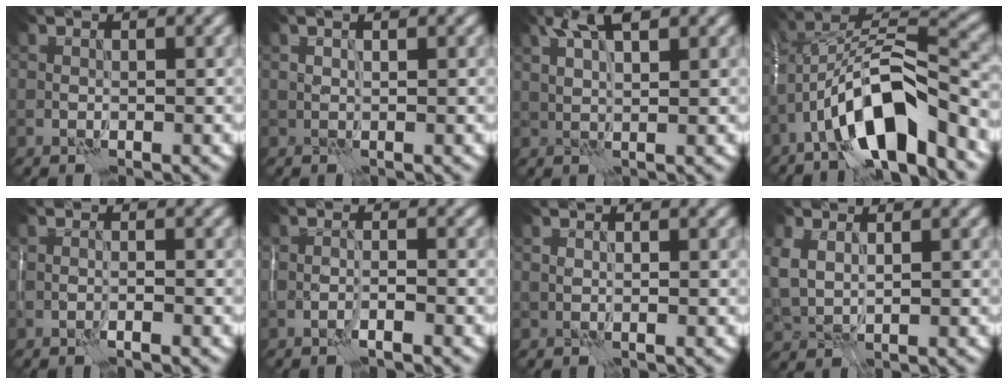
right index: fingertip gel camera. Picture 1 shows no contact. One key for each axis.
{"total": 1.1, "fx": 0.9, "fy": -0.6, "fz": -0.1, "tx": -0.001, "ty": 0.001, "tz": 0.020}
{"total": 3.4, "fx": 2.7, "fy": 0.3, "fz": 2.1, "tx": -0.046, "ty": 0.005, "tz": 0.054}
{"total": 10.2, "fx": -5.4, "fy": 3.2, "fz": 8.1, "tx": -0.143, "ty": 0.018, "tz": -0.100}
{"total": 0.7, "fx": -0.6, "fy": -0.3, "fz": 0.3, "tx": -0.010, "ty": 0.002, "tz": -0.011}
{"total": 1.0, "fx": -0.8, "fy": -0.4, "fz": 0.5, "tx": -0.011, "ty": 0.004, "tz": -0.017}
{"total": 0.9, "fx": 0.6, "fy": -0.7, "fz": -0.3, "tx": 0.003, "ty": -0.003, "tz": 0.013}
{"total": 2.1, "fx": 1.6, "fy": 0.9, "fz": 0.9, "tx": -0.036, "ty": -0.004, "tz": 0.039}